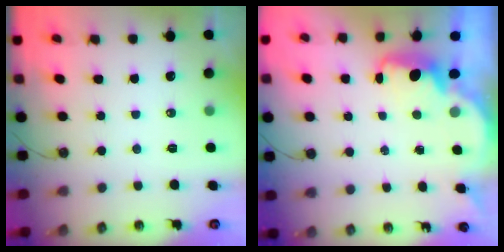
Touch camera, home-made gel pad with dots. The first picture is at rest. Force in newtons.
{"total": 2.2, "press": 2.1, "slide": 0.6}